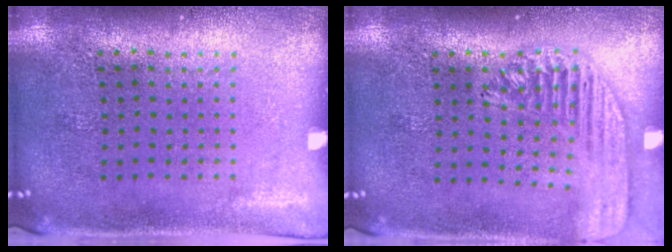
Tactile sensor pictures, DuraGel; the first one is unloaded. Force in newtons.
{"total": 1.7, "press": 1.6, "slide": 0.6}